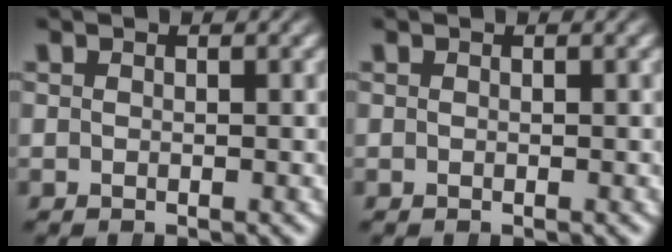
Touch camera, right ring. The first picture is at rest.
{"total": 0.0}